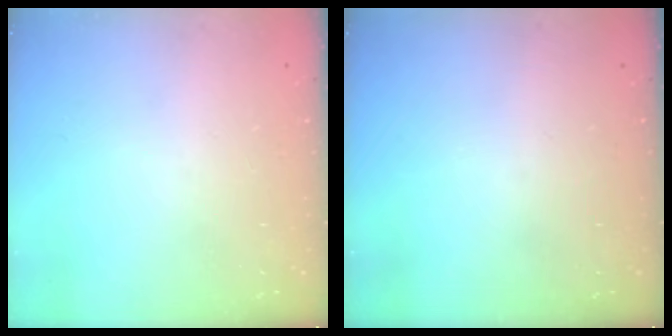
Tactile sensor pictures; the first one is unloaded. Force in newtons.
{"total": 0.0}